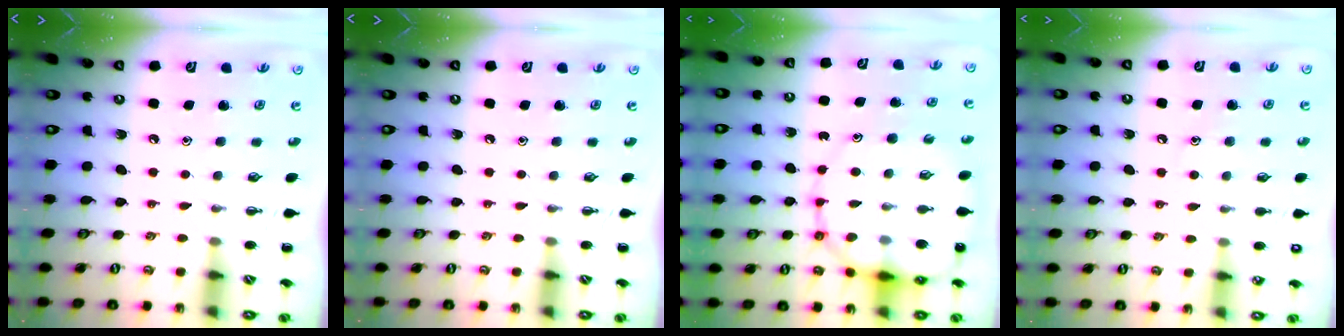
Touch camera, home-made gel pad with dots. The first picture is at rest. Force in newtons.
{"total": 0.0}
{"total": 15.7, "press": 15.4, "slide": 3.3}
{"total": 7.2, "press": 7.0, "slide": 1.8}